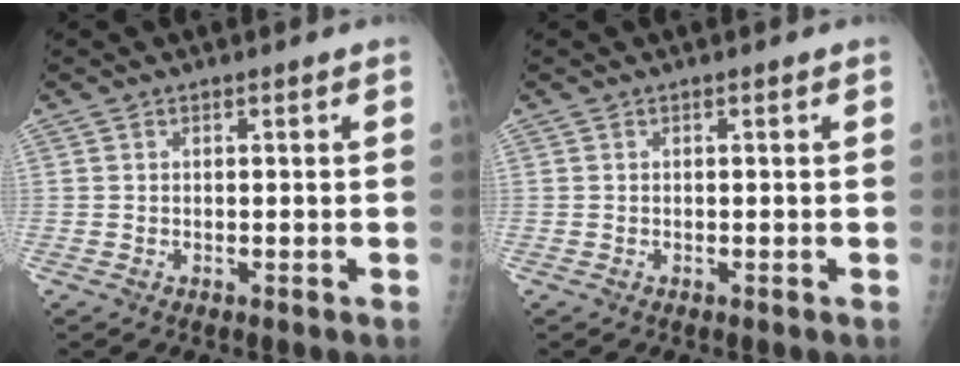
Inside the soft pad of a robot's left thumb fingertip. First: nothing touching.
{"total": 0.0}